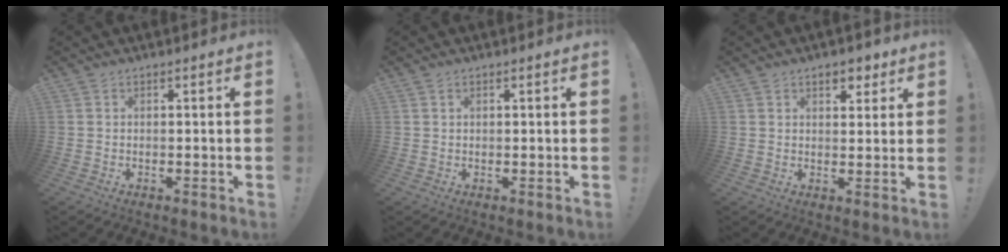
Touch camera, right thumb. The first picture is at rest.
{"total": 0.7, "force": [0.4, 0.5, 0.3], "torque": [-0.005, 0.000, 0.007]}
{"total": 4.9, "force": [3.0, 3.1, 2.5], "torque": [-0.021, -0.008, 0.050]}